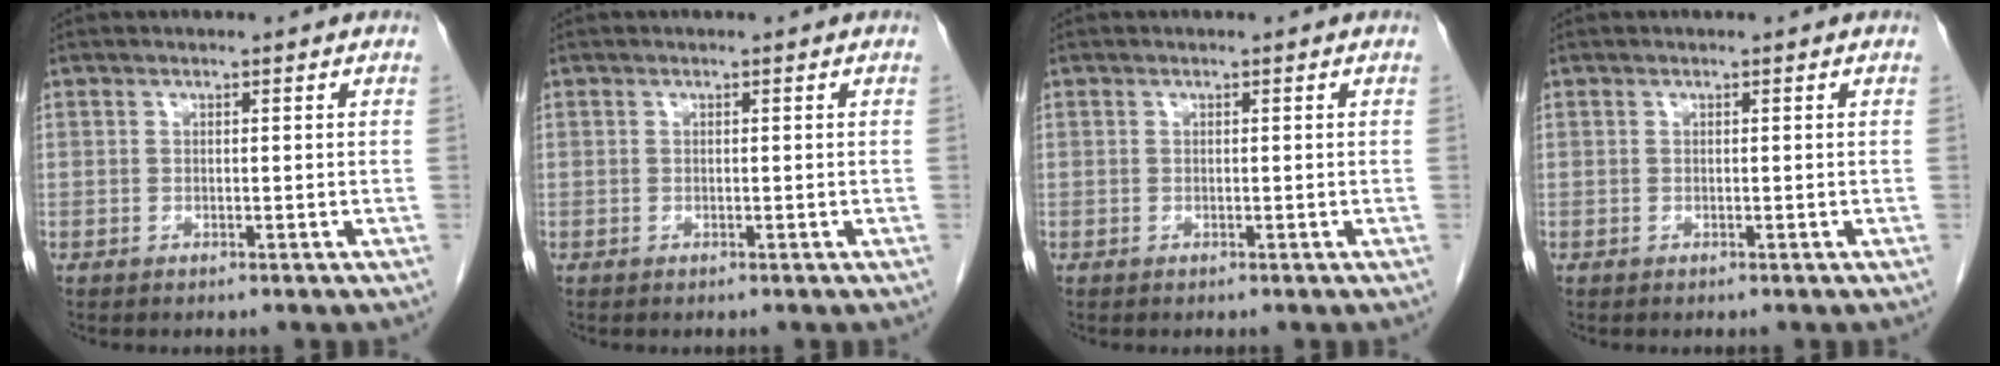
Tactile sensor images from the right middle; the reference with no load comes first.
{"total": 0.0}
{"total": 0.0}
{"total": 0.0}